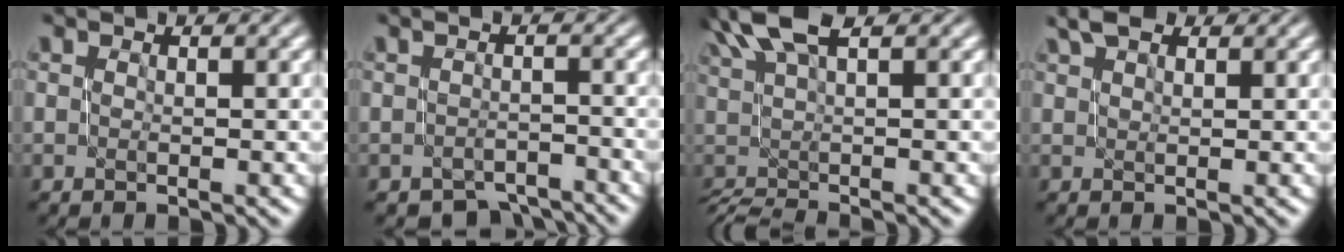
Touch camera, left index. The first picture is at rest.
{"total": 2.5, "force": [-2.5, 0.5, 0.2], "torque": [-0.004, -0.006, -0.037]}
{"total": 5.9, "force": [2.9, 1.6, 5.0], "torque": [-0.069, 0.017, 0.046]}
{"total": 3.0, "force": [2.5, 0.9, 1.4], "torque": [-0.025, 0.013, 0.044]}